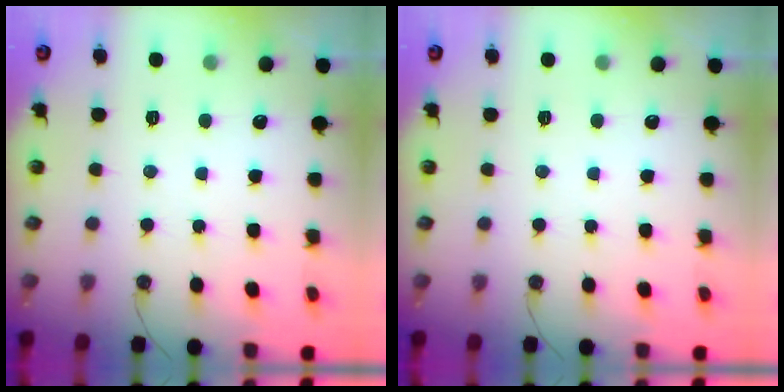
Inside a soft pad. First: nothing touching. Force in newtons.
{"total": 0.0}